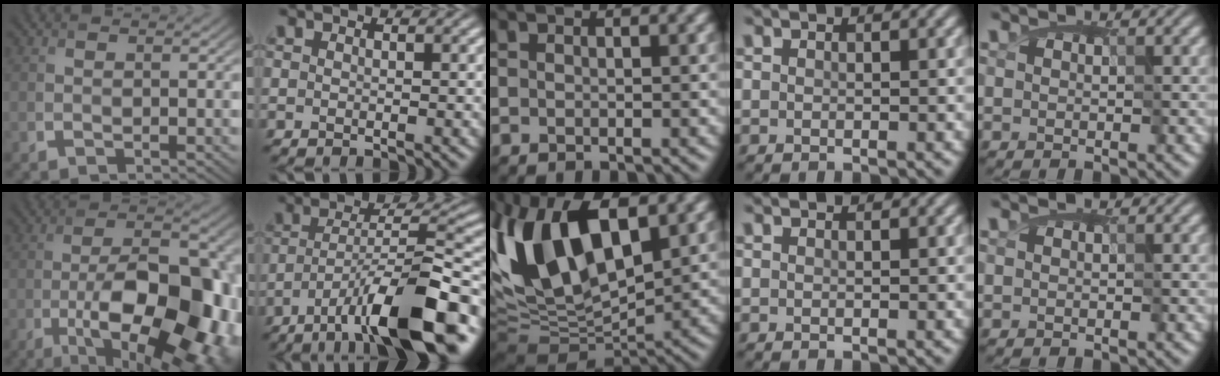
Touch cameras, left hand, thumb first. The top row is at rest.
{"thumb": {"total": 17.8, "force": [-5.6, 8.0, 14.9], "torque": [-0.215, -0.010, -0.078]}, "index": {"total": 13.3, "force": [-7.6, 3.2, 10.5], "torque": [-0.164, 0.012, -0.126]}, "middle": {"total": 12.9, "force": [3.1, 6.8, 10.4], "torque": [-0.201, 0.013, 0.048]}, "ring": {"total": 1.0, "force": [0.9, 0.1, 0.2], "torque": [-0.008, -0.004, 0.006]}}